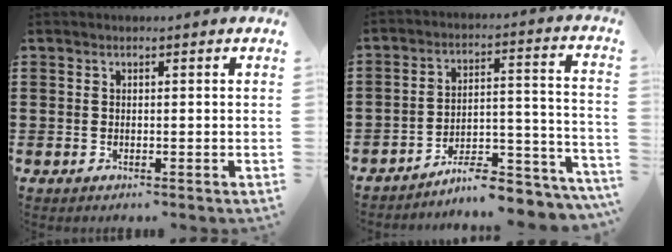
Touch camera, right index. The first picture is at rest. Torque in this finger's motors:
{"motor_torque": [1.44, 0.70, 0.80, 0.10]}